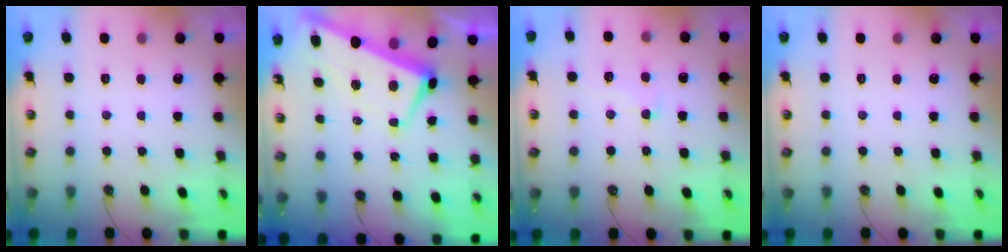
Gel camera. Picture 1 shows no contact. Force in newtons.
{"total": 1.2, "press": 0.3, "slide": 1.1}
{"total": 2.1, "press": 2.1, "slide": 0.6}
{"total": 0.0}